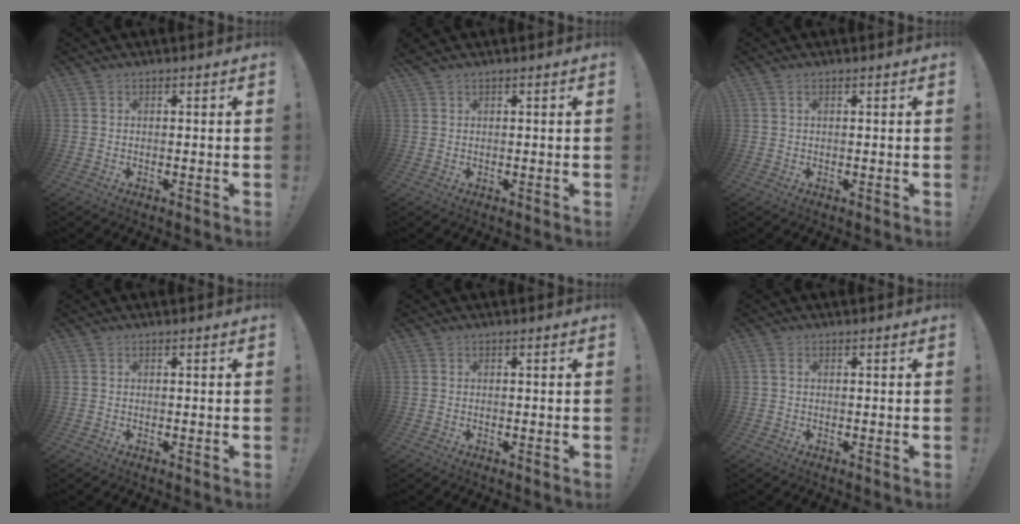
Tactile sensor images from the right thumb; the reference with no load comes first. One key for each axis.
{"total": 1.2, "fx": 1.0, "fy": 0.2, "fz": 0.6, "tx": -0.012, "ty": 0.000, "tz": 0.019}
{"total": 0.9, "fx": 0.4, "fy": 0.4, "fz": 0.7, "tx": -0.016, "ty": 0.001, "tz": 0.006}
{"total": 0.0}
{"total": 0.0}
{"total": 0.8, "fx": 0.2, "fy": 0.1, "fz": 0.8, "tx": -0.016, "ty": 0.002, "tz": 0.003}